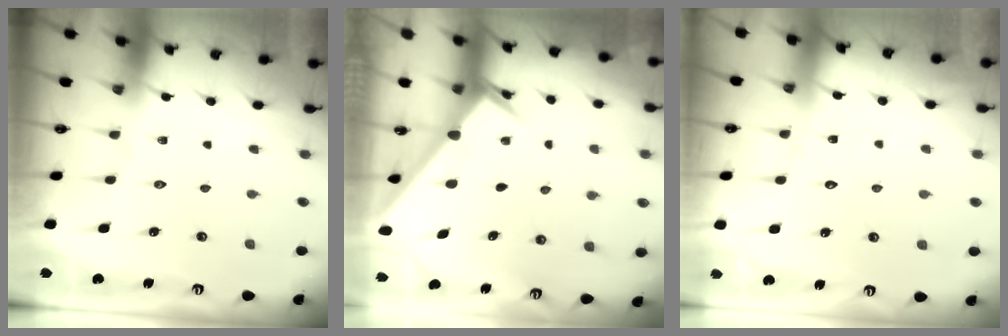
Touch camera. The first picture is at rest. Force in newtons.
{"total": 2.0, "press": 2.0, "slide": 0.1}
{"total": 6.2, "press": 6.2, "slide": 0.3}